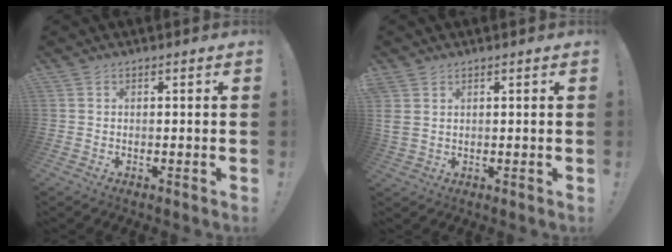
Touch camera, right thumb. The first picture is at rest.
{"total": 3.5, "force": [1.5, 2.4, 2.1], "torque": [-0.048, 0.000, 0.032]}